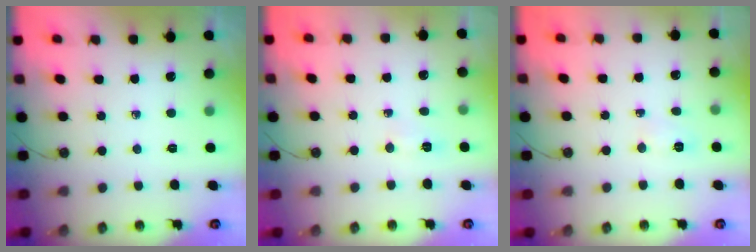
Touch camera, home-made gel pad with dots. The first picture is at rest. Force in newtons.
{"total": 2.9, "press": 2.7, "slide": 1.0}
{"total": 3.6, "press": 3.4, "slide": 0.9}